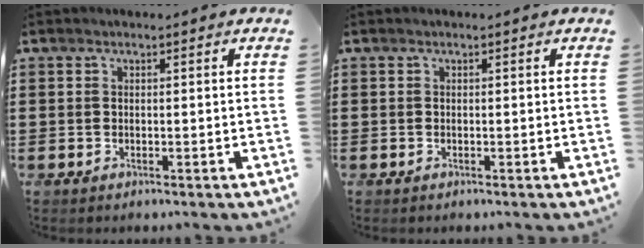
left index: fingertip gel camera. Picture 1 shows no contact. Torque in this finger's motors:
{"motor_torque": [0.00, 0.00, 0.01, 0.00]}